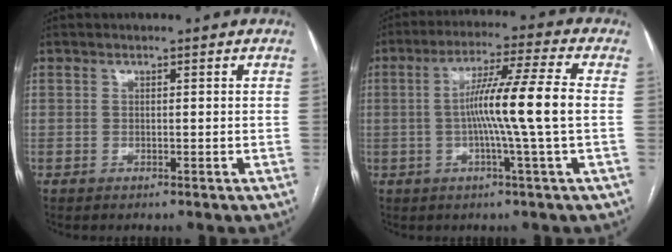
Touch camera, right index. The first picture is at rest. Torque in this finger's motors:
{"motor_torque": [1.57, -0.28, 0.87, 0.21]}